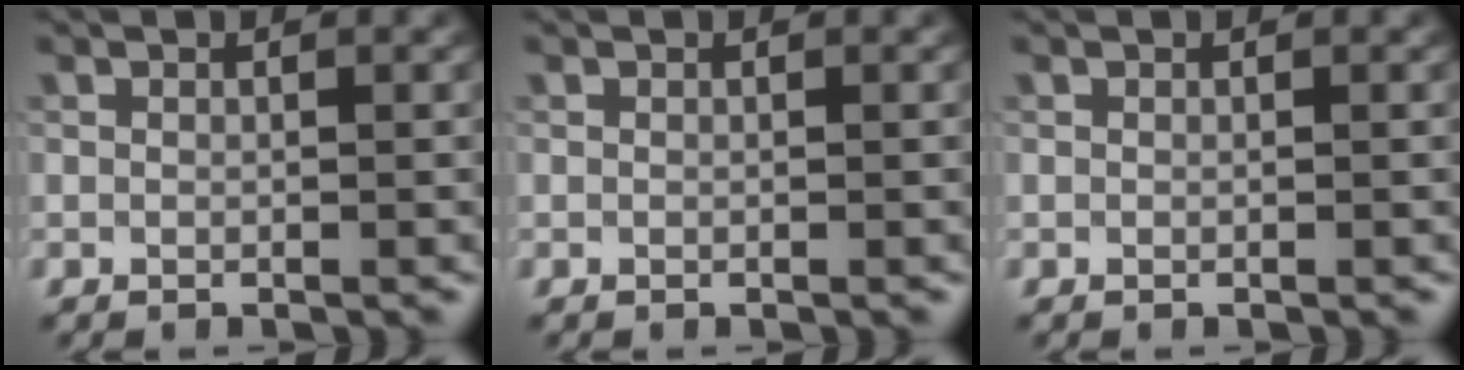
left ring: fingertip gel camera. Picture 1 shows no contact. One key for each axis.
{"total": 0.0}
{"total": 0.0}